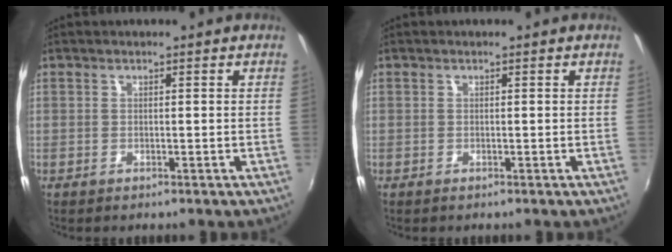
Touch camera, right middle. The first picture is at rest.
{"total": 0.0}